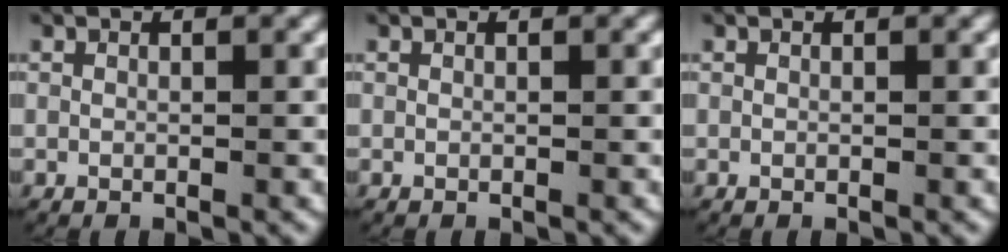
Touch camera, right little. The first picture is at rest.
{"total": 0.0}
{"total": 0.0}